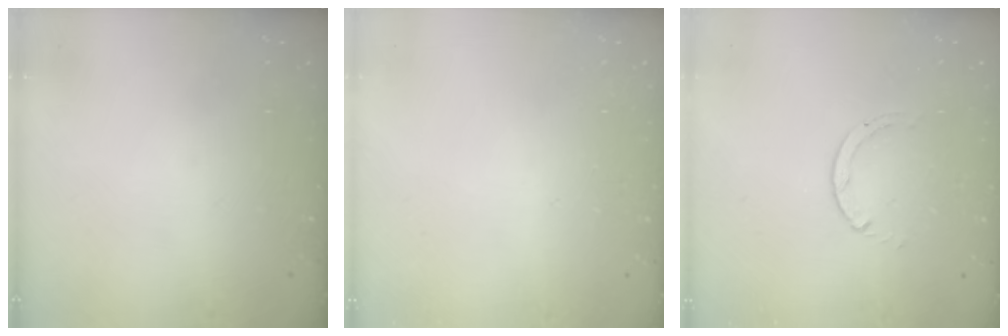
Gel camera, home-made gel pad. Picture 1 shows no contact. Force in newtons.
{"total": 2.6, "press": 2.6, "slide": 0.2}
{"total": 0.9, "press": 0.9, "slide": 0.1}